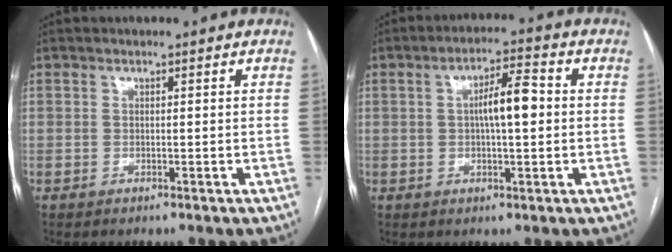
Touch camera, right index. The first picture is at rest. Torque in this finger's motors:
{"motor_torque": [0.61, 0.05, 0.32, 0.07]}